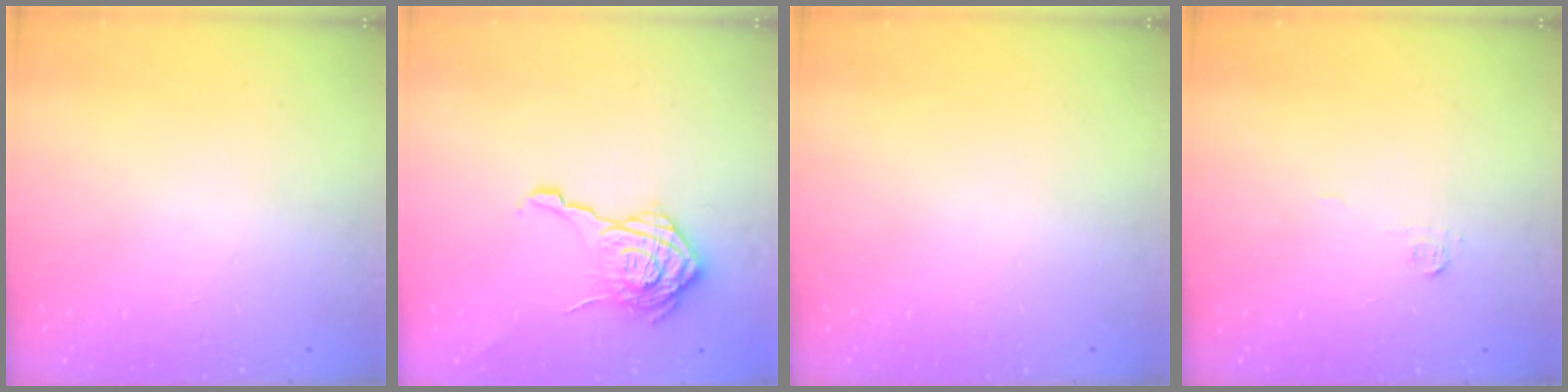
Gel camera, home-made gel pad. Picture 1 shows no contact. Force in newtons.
{"total": 16.8, "press": 16.8, "slide": 0.5}
{"total": 0.0}
{"total": 3.4, "press": 3.4, "slide": 0.5}